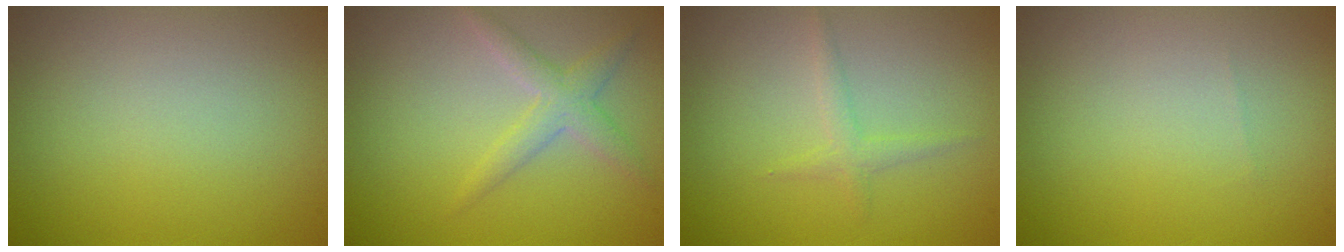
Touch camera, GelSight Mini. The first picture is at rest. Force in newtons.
{"total": 2.3, "press": 2.3, "slide": 0.0}
{"total": 1.3, "press": 1.3, "slide": 0.1}
{"total": 0.0}